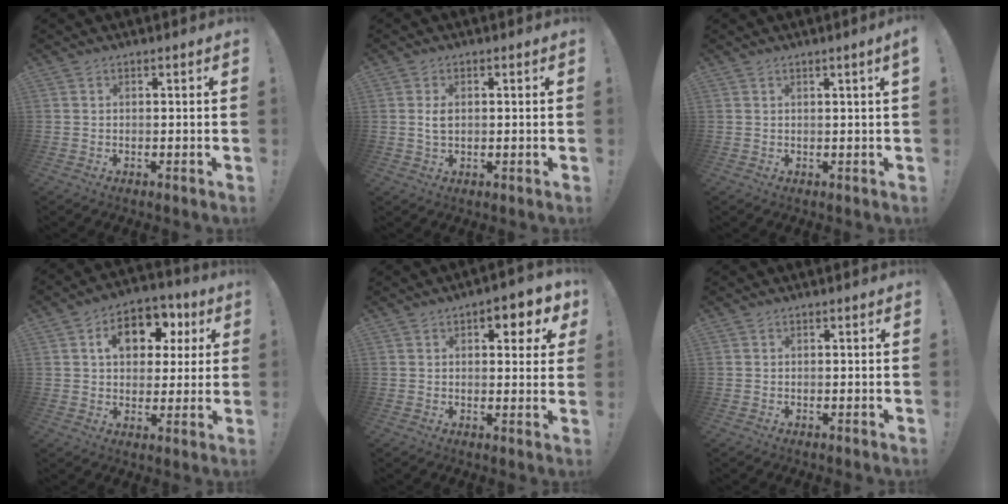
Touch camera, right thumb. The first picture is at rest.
{"total": 2.9, "force": [0.2, 1.8, 2.2], "torque": [-0.036, 0.001, 0.002]}
{"total": 1.8, "force": [0.7, -0.5, 1.6], "torque": [-0.020, -0.007, 0.009]}
{"total": 13.0, "force": [4.5, 9.1, 8.2], "torque": [-0.113, -0.009, 0.081]}
{"total": 6.0, "force": [2.7, 2.9, 4.4], "torque": [-0.034, -0.014, 0.038]}
{"total": 0.0}